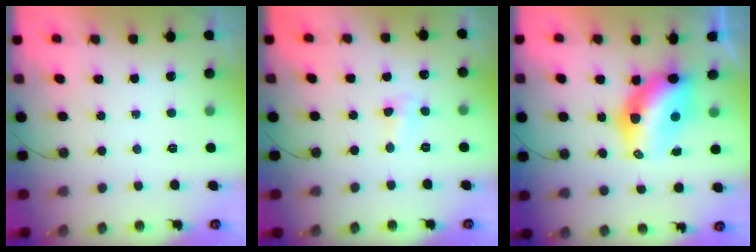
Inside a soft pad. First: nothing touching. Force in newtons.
{"total": 4.3, "press": 4.2, "slide": 0.5}
{"total": 10.8, "press": 10.8, "slide": 0.8}